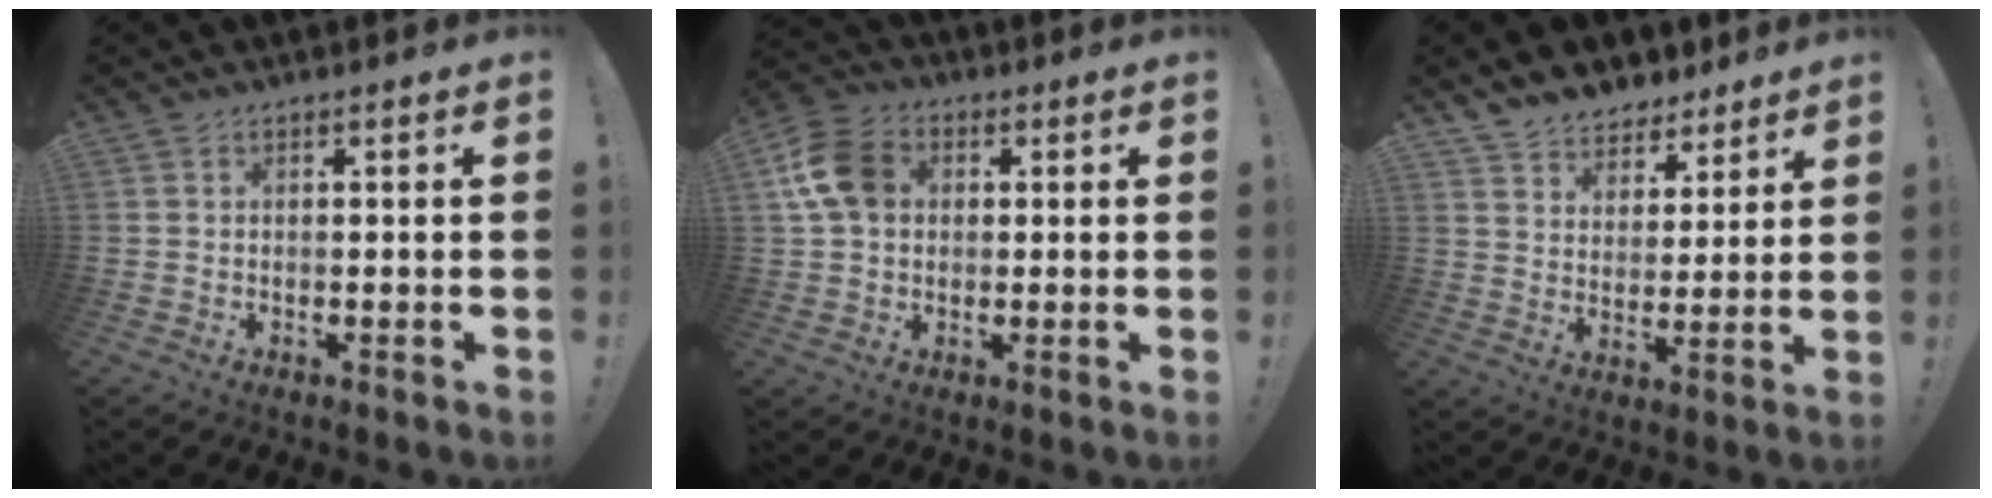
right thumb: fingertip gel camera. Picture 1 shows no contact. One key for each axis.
{"total": 12.0, "fx": 2.5, "fy": 9.2, "fz": 7.2, "tx": -0.130, "ty": 0.011, "tz": 0.055}
{"total": 7.9, "fx": 6.4, "fy": 4.6, "fz": 0.8, "tx": -0.010, "ty": -0.058, "tz": 0.124}